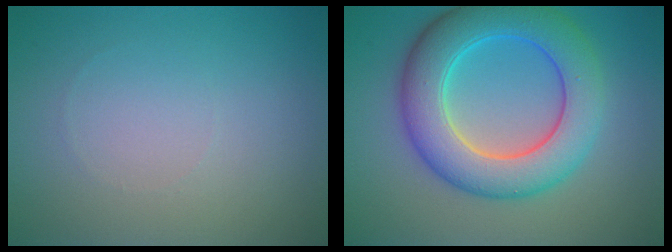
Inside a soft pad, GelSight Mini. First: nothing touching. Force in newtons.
{"total": 8.6, "press": 8.6, "slide": 0.1}